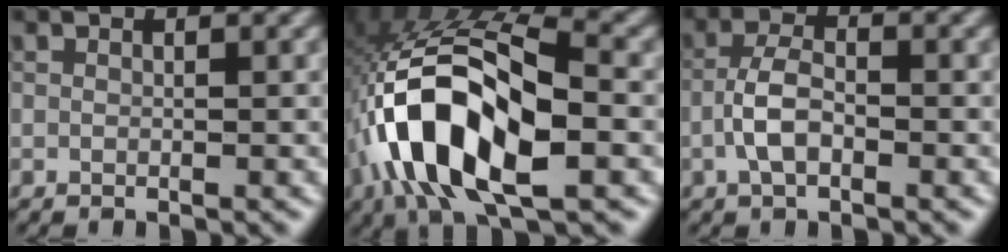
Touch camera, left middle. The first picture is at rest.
{"total": 12.2, "force": [-3.8, 5.2, 10.3], "torque": [-0.203, 0.009, -0.075]}
{"total": 3.2, "force": [-1.2, 1.5, 2.6], "torque": [-0.049, 0.006, -0.029]}